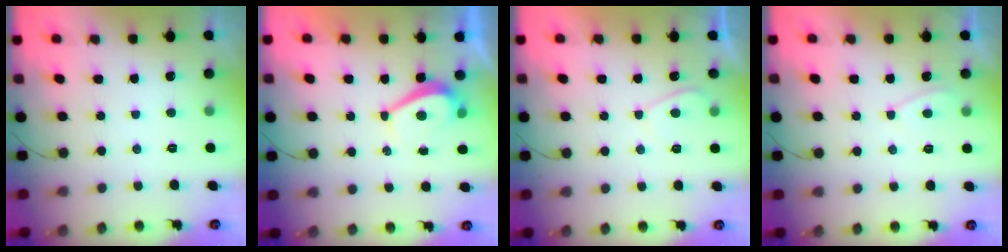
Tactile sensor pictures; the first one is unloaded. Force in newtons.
{"total": 2.8, "press": 2.8, "slide": 0.6}
{"total": 1.8, "press": 1.7, "slide": 0.6}
{"total": 2.9, "press": 2.9, "slide": 0.3}